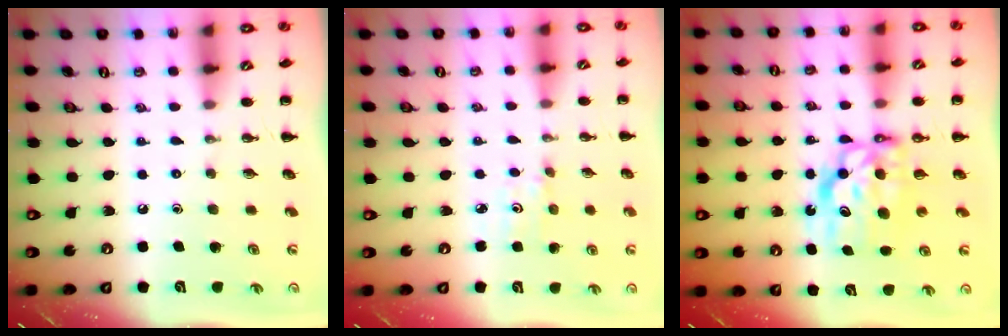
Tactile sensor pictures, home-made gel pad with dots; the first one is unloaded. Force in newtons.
{"total": 3.2, "press": 3.0, "slide": 0.8}
{"total": 8.1, "press": 7.7, "slide": 2.6}